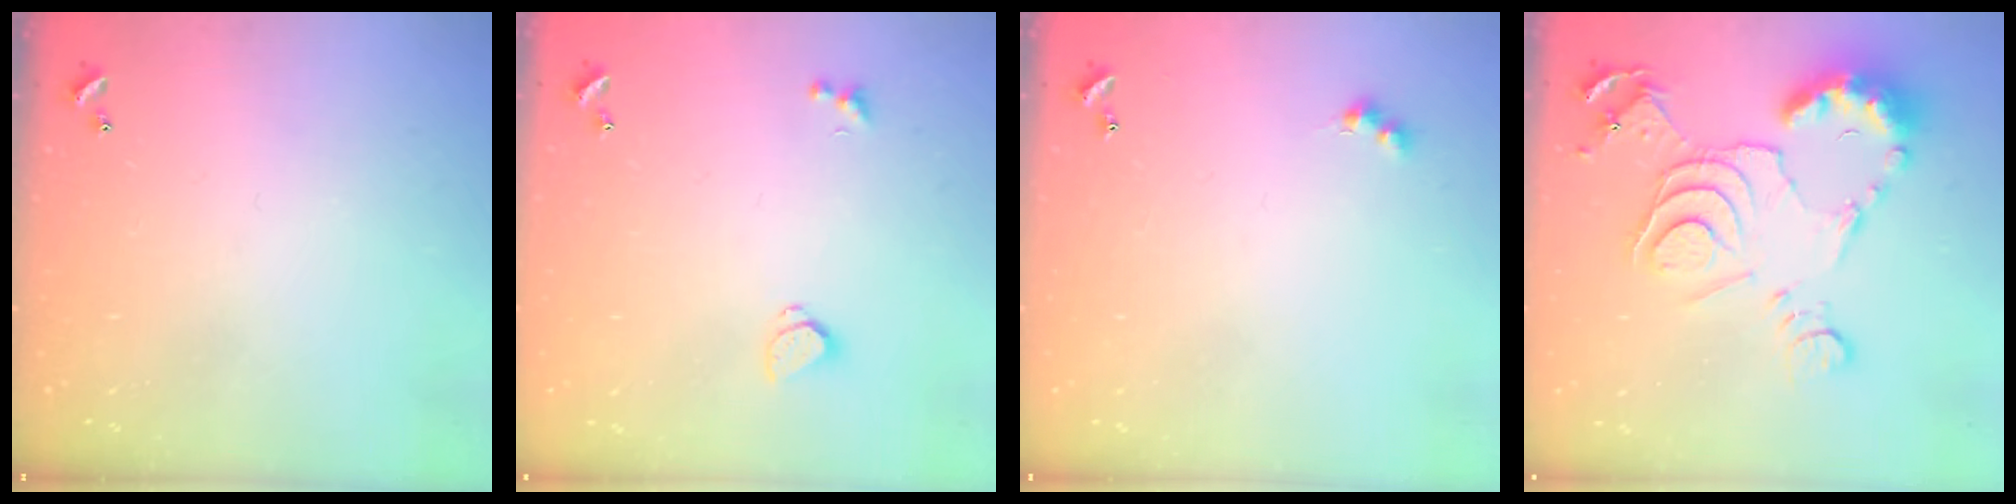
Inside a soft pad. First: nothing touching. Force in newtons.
{"total": 0.8, "press": 0.6, "slide": 0.4}
{"total": 3.0, "press": 2.9, "slide": 0.5}
{"total": 15.2, "press": 15.1, "slide": 1.6}